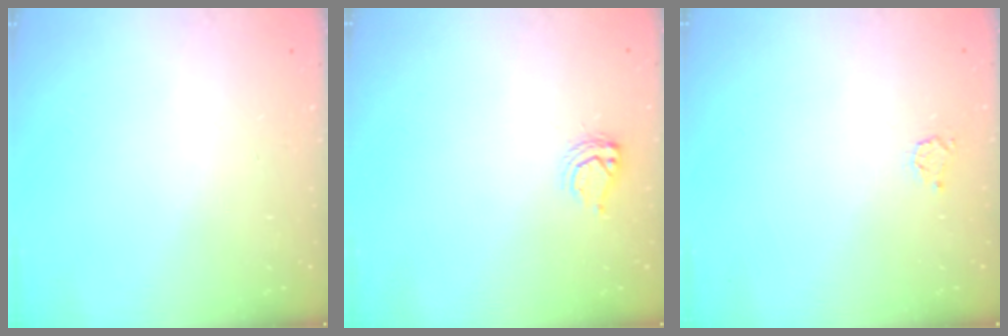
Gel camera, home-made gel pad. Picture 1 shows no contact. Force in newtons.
{"total": 5.0, "press": 4.9, "slide": 0.6}
{"total": 3.0, "press": 3.0, "slide": 0.4}